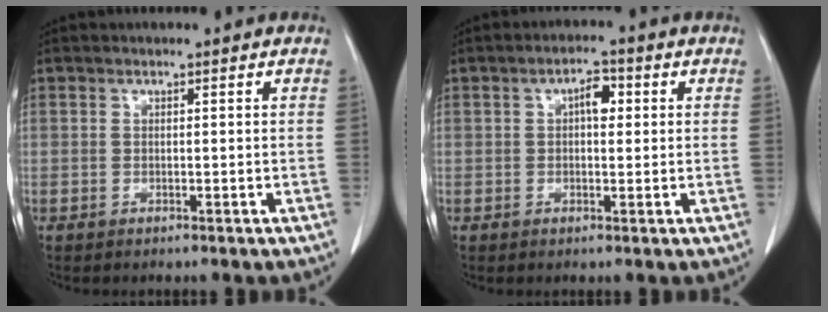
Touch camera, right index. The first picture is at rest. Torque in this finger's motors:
{"motor_torque": [0.36, -0.09, 0.08, 0.03]}